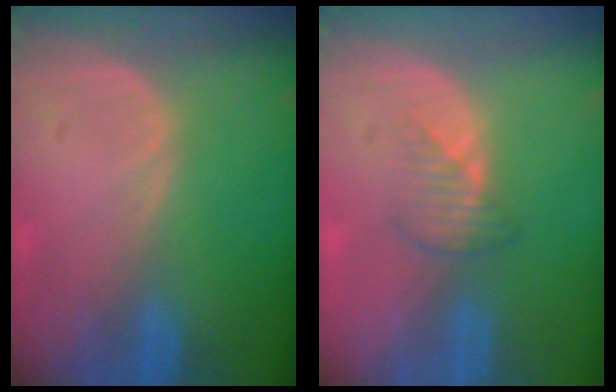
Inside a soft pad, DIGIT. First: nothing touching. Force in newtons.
{"total": 2.5, "press": 2.5, "slide": 0.4}